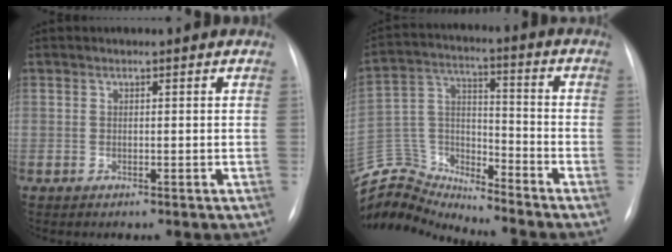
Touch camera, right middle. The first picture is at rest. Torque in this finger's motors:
{"motor_torque": [-0.54, -0.71, -0.11, -0.06]}